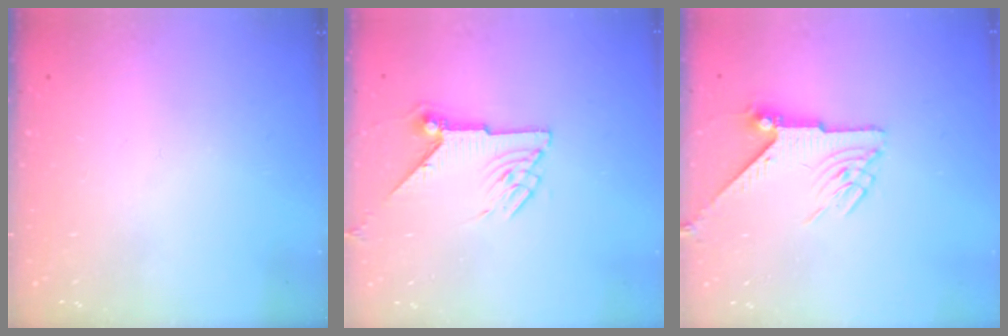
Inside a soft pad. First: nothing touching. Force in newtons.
{"total": 7.7, "press": 7.7, "slide": 0.3}
{"total": 6.4, "press": 6.4, "slide": 0.1}